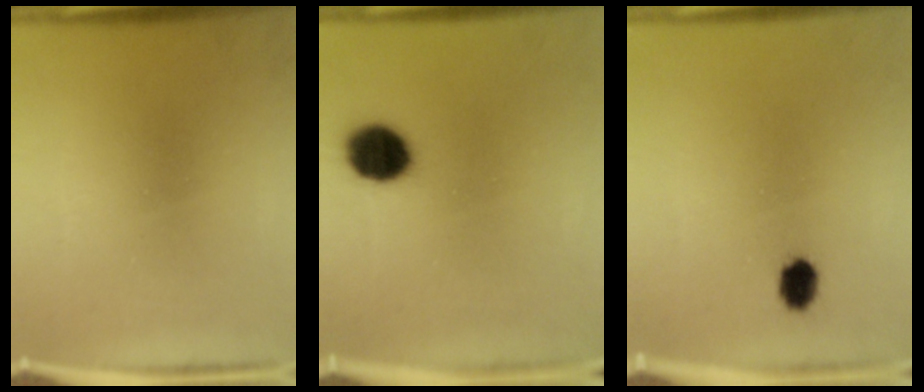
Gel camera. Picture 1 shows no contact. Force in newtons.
{"total": 9.1}
{"total": 3.6}